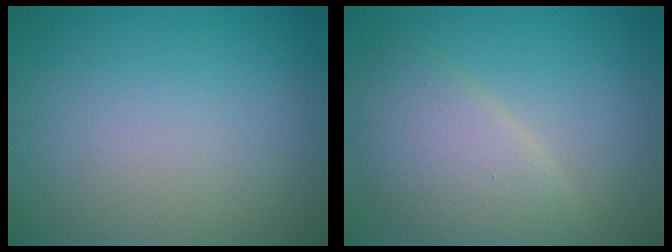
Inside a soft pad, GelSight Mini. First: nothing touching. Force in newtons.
{"total": 4.9, "press": 4.9, "slide": 0.2}